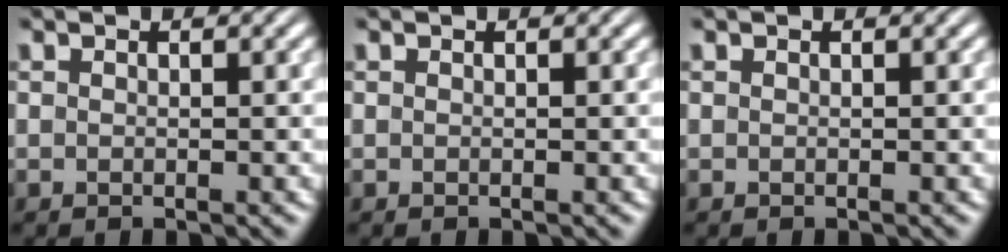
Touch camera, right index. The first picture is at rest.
{"total": 0.0}
{"total": 0.0}